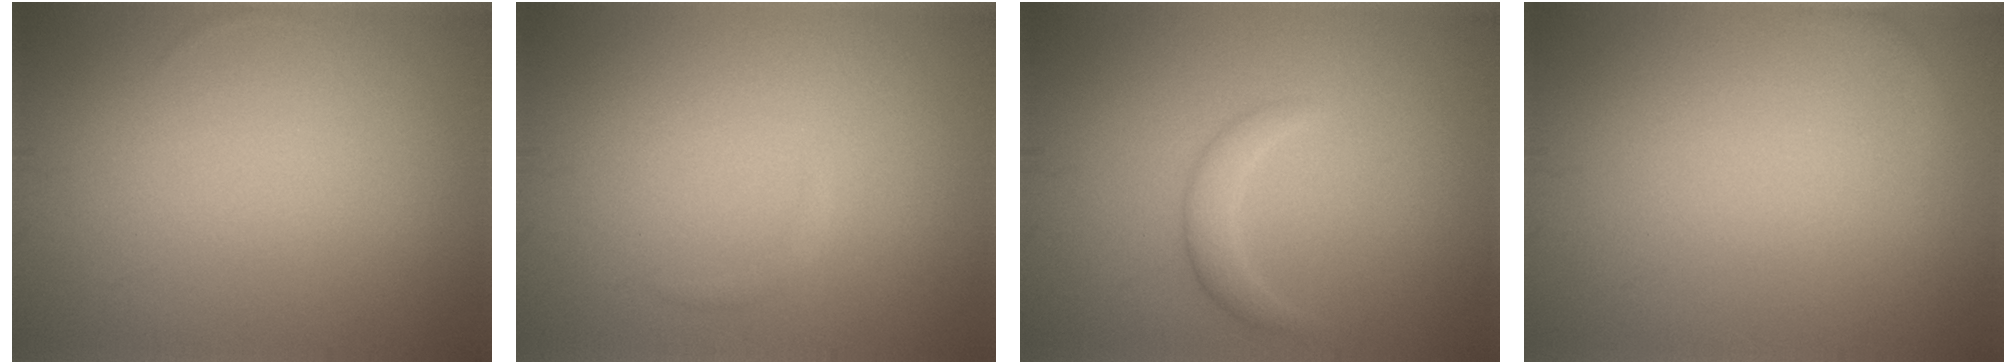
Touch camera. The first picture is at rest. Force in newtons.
{"total": 0.5, "press": 0.5, "slide": 0.1}
{"total": 1.6, "press": 1.6, "slide": 0.1}
{"total": 0.6, "press": 0.6, "slide": 0.1}